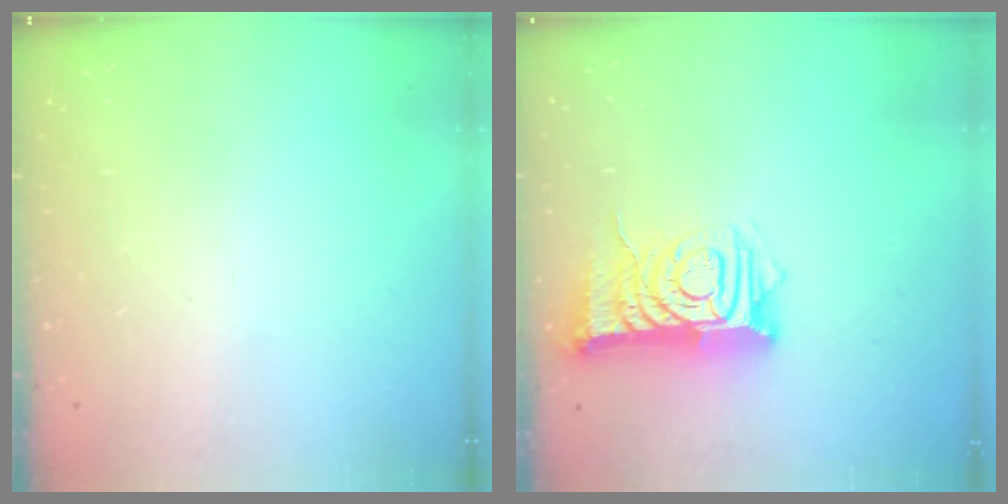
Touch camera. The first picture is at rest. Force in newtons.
{"total": 11.6, "press": 11.6, "slide": 1.1}